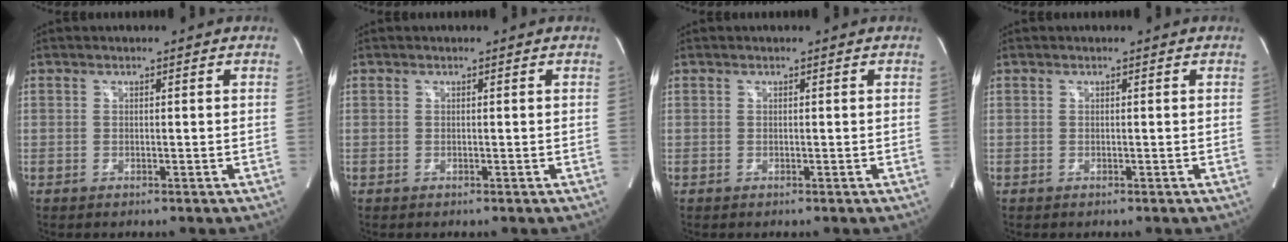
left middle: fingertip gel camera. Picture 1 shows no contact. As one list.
[{"total": 0.0}, {"total": 0.0}, {"total": 0.0}]